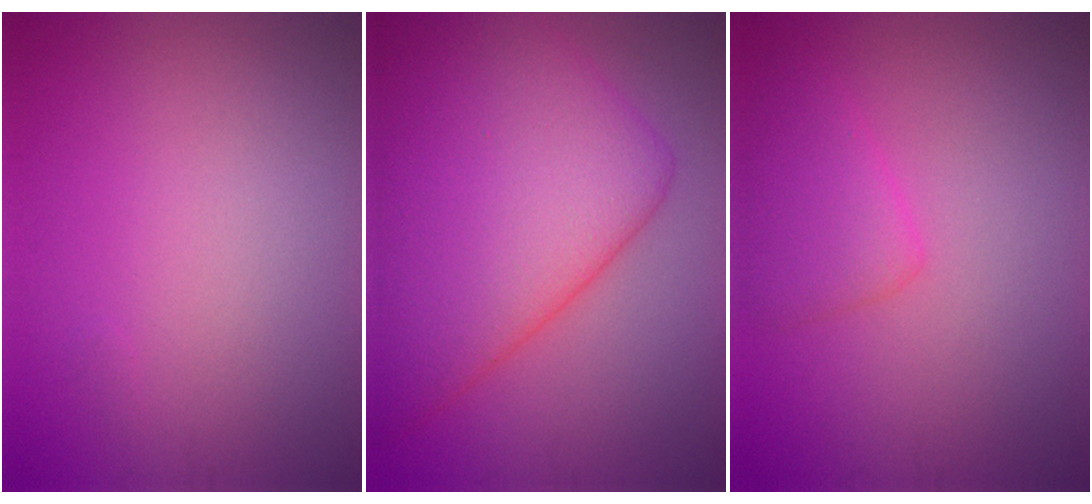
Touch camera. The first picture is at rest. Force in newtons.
{"total": 12.6, "press": 12.6, "slide": 0.1}
{"total": 2.6, "press": 2.6, "slide": 0.1}